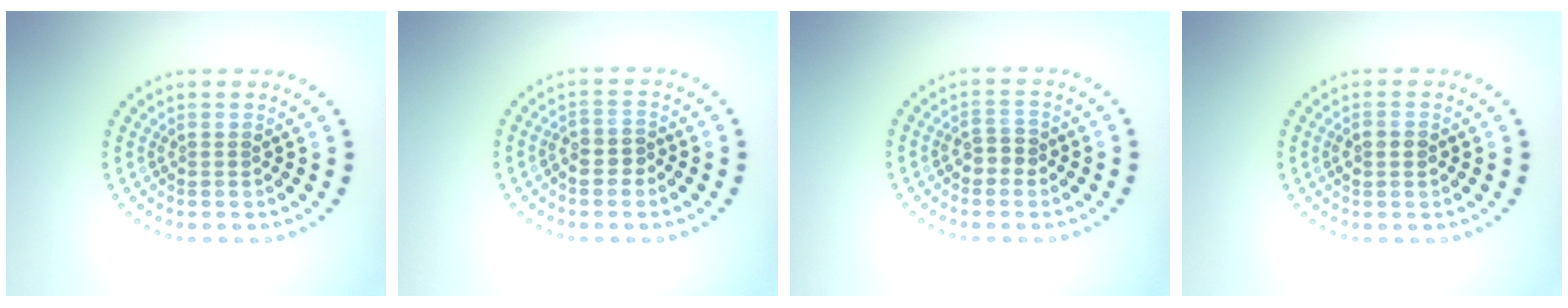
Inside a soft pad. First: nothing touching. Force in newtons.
{"total": 1.5, "press": 1.3, "slide": 0.6}
{"total": 1.8, "press": 1.7, "slide": 0.6}
{"total": 1.4, "press": 1.4, "slide": 0.1}